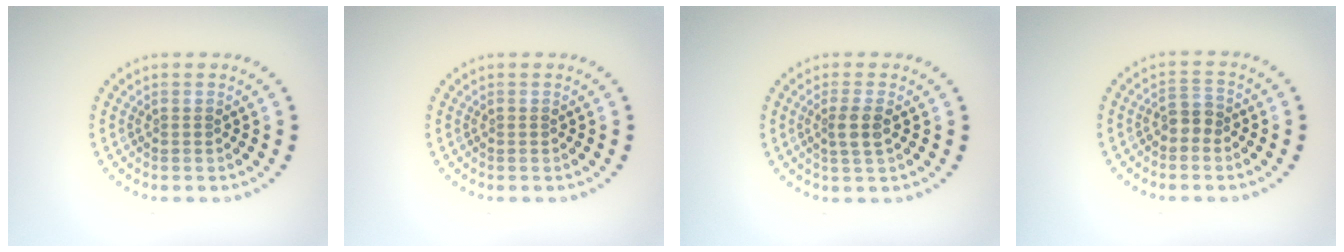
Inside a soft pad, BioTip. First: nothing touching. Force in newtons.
{"total": 0.0}
{"total": 2.0, "press": 1.7, "slide": 1.0}
{"total": 1.8, "press": 1.6, "slide": 0.8}